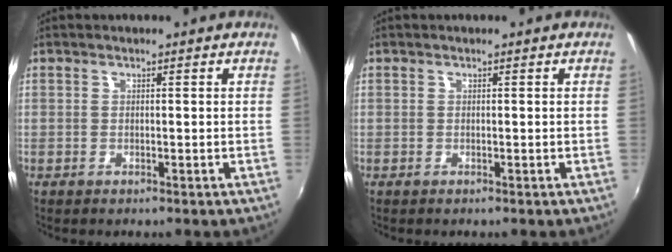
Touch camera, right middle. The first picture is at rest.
{"total": 0.0}